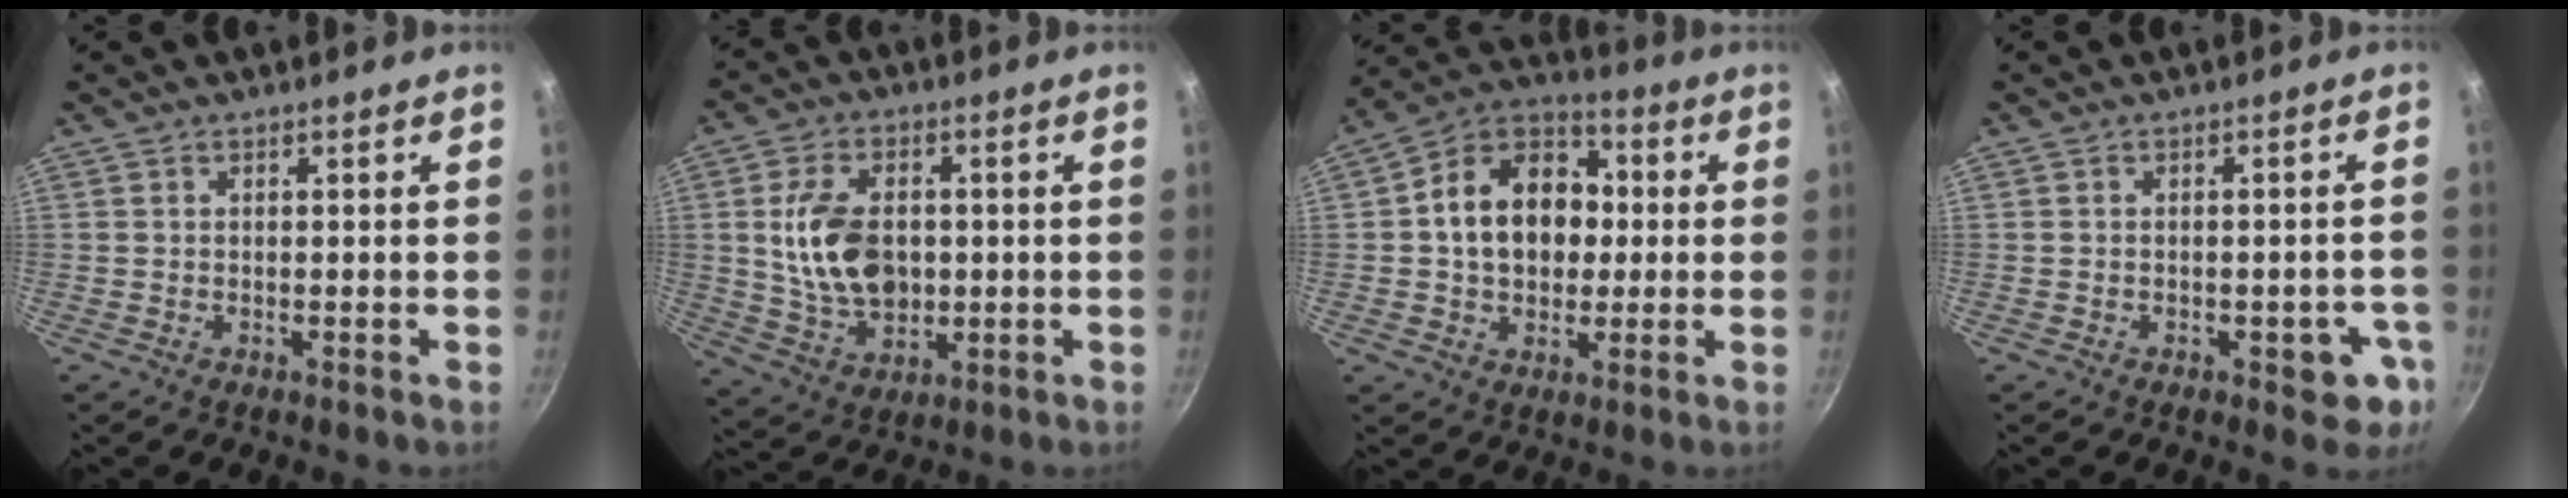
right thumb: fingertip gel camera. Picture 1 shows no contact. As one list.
[{"total": 13.7, "force": [0.8, 9.1, 10.3], "torque": [-0.166, -0.004, 0.021]}, {"total": 16.4, "force": [1.0, 12.5, 10.6], "torque": [-0.142, 0.029, 0.001]}, {"total": 6.2, "force": [-2.4, 3.2, 4.8], "torque": [-0.027, 0.008, -0.024]}]